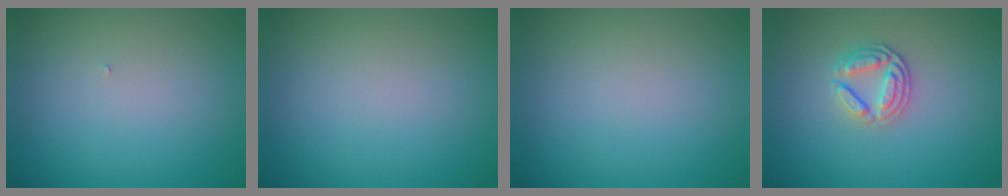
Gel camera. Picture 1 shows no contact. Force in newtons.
{"total": 0.0}
{"total": 0.0}
{"total": 2.6, "press": 2.5, "slide": 0.7}